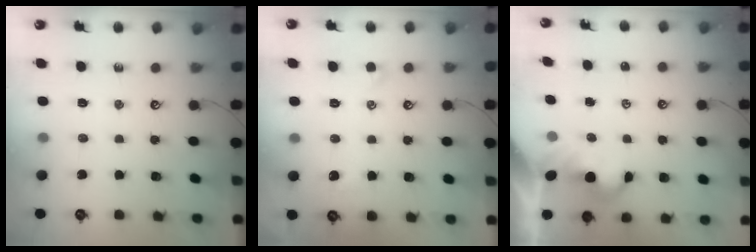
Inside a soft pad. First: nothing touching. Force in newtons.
{"total": 0.9, "press": 0.6, "slide": 0.6}
{"total": 2.0, "press": 2.0, "slide": 0.2}